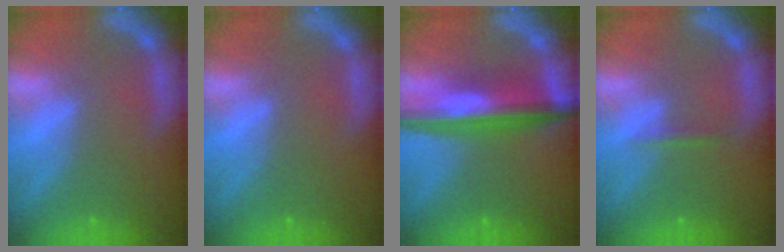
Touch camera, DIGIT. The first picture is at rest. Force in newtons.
{"total": 0.0}
{"total": 8.1}
{"total": 0.9}